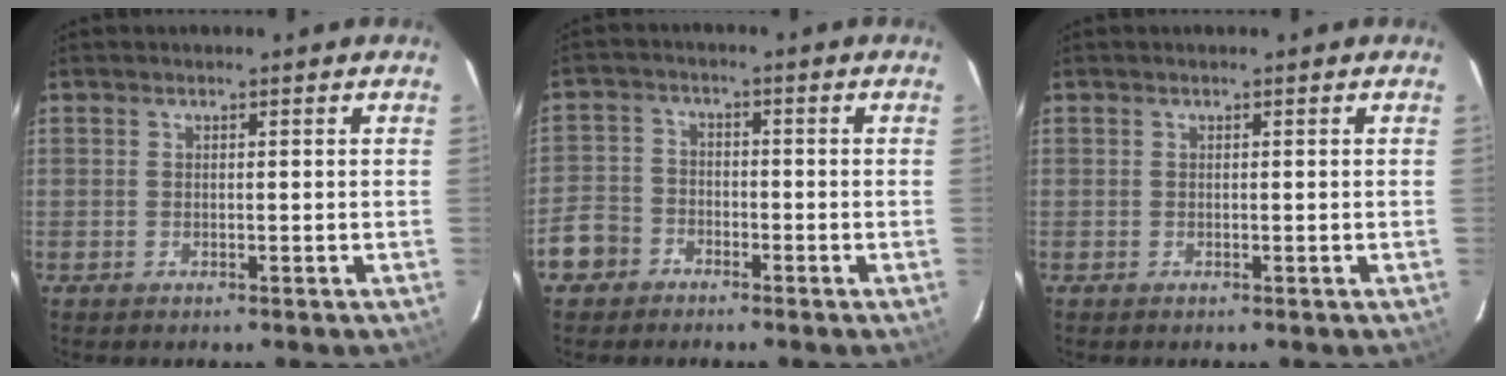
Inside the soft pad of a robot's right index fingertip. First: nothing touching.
{"total": 6.7, "force": [-4.0, 5.2, 1.4], "torque": [-0.038, 0.020, -0.080]}
{"total": 0.0}